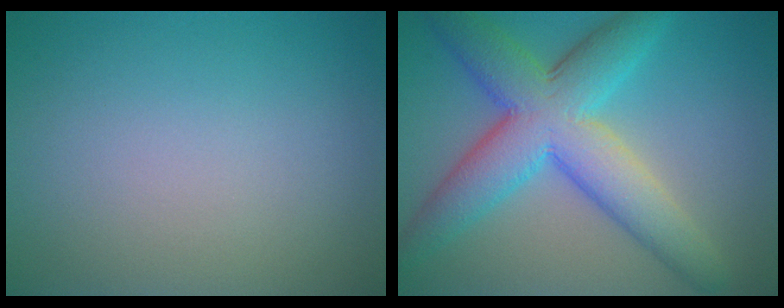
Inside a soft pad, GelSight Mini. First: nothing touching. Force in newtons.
{"total": 9.3, "press": 9.3, "slide": 0.3}